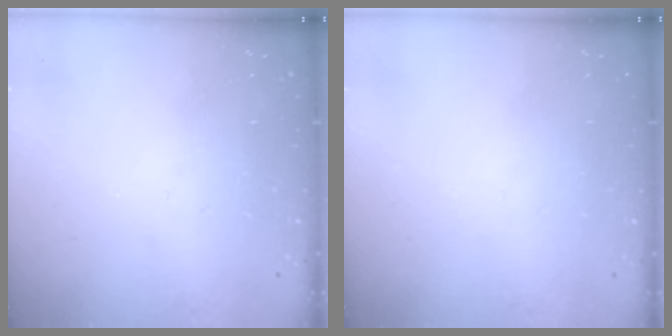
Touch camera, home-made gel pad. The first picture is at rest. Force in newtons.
{"total": 0.0}